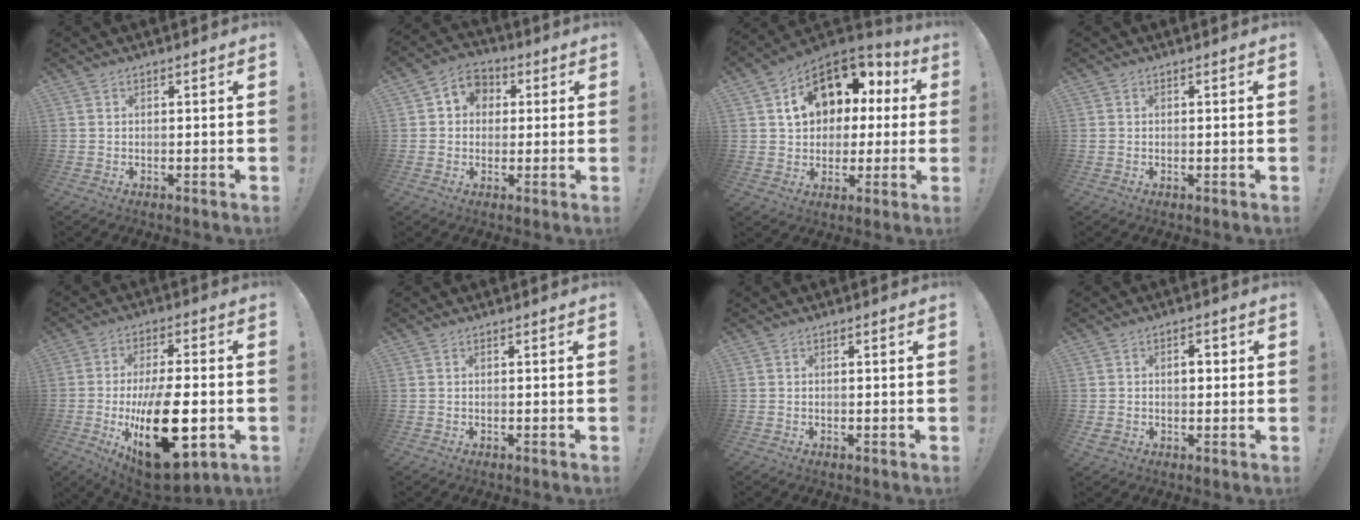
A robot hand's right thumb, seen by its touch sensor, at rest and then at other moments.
{"total": 7.1, "force": [1.1, 6.5, 2.6], "torque": [-0.030, -0.001, 0.024]}
{"total": 15.5, "force": [5.9, 11.4, 8.8], "torque": [-0.128, -0.023, 0.116]}
{"total": 0.5, "force": [0.1, 0.5, 0.0], "torque": [0.001, 0.001, 0.002]}
{"total": 23.7, "force": [-4.9, 10.7, 20.6], "torque": [-0.331, 0.006, -0.064]}
{"total": 0.0}
{"total": 0.0}
{"total": 4.6, "force": [0.4, 3.7, 2.8], "torque": [-0.036, 0.002, 0.003]}